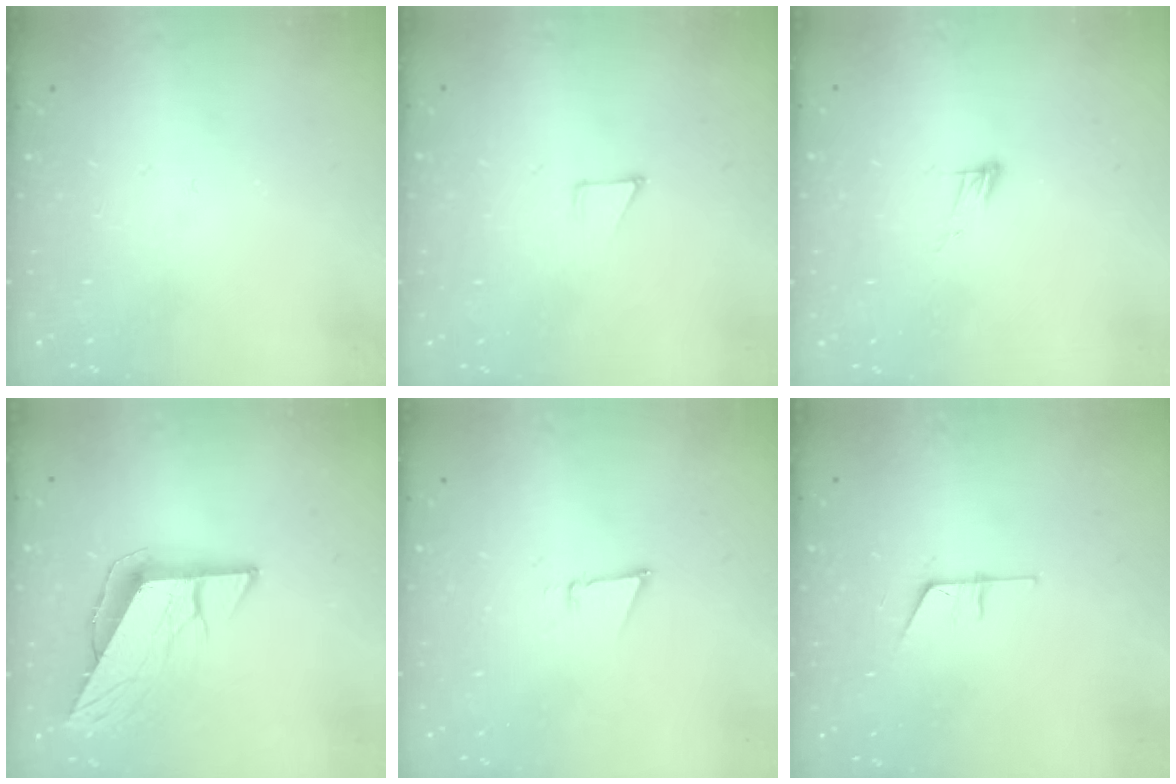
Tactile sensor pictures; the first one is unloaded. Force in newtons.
{"total": 2.8, "press": 2.8, "slide": 0.2}
{"total": 4.0, "press": 4.0, "slide": 0.3}
{"total": 9.4, "press": 9.4, "slide": 1.0}
{"total": 2.6, "press": 2.5, "slide": 0.8}
{"total": 5.4, "press": 5.4, "slide": 0.5}